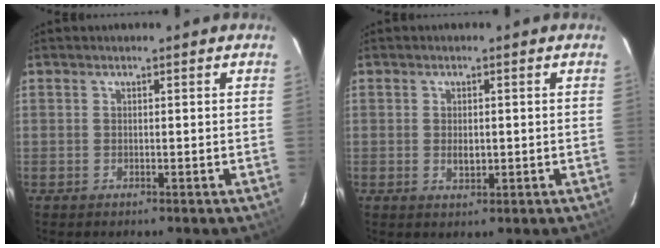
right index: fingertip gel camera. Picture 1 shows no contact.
{"total": 2.3, "force": [-0.2, 1.4, 1.8], "torque": [-0.028, -0.002, -0.001]}